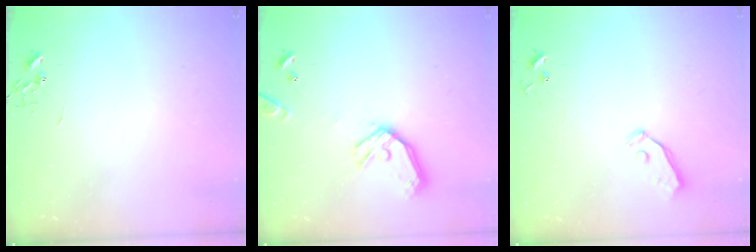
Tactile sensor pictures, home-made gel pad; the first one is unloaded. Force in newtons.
{"total": 14.4, "press": 14.2, "slide": 2.1}
{"total": 4.9, "press": 4.9, "slide": 0.2}